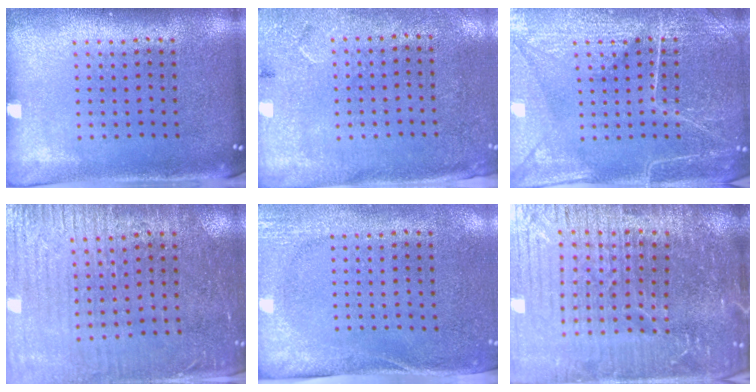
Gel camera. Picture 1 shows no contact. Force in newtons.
{"total": 2.7, "press": 2.2, "slide": 1.6}
{"total": 4.1, "press": 4.1, "slide": 0.7}
{"total": 3.1, "press": 2.9, "slide": 1.1}
{"total": 2.7, "press": 2.2, "slide": 1.7}
{"total": 6.6, "press": 5.8, "slide": 3.1}